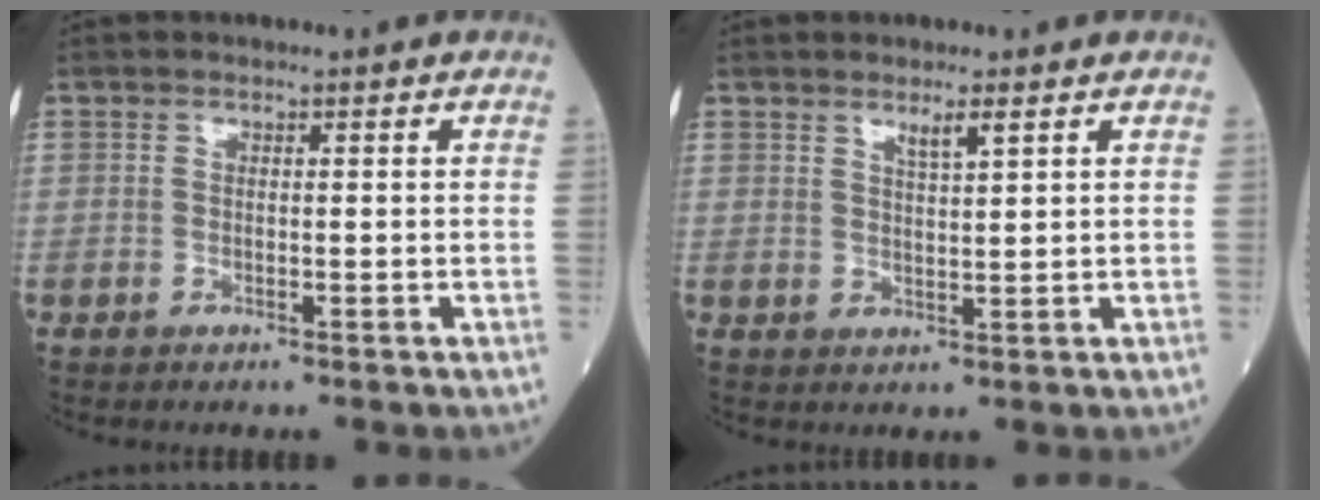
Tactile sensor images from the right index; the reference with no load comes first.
{"total": 2.4, "force": [1.6, 0.0, 1.8], "torque": [-0.036, -0.003, 0.030]}